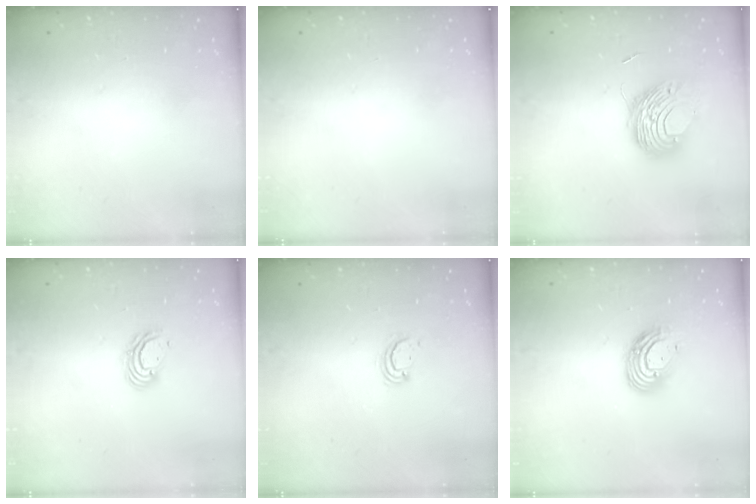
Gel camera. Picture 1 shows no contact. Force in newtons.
{"total": 0.0}
{"total": 9.8, "press": 9.7, "slide": 1.2}
{"total": 5.7, "press": 5.7, "slide": 0.2}
{"total": 2.6, "press": 2.6, "slide": 0.3}
{"total": 11.1, "press": 11.0, "slide": 1.1}